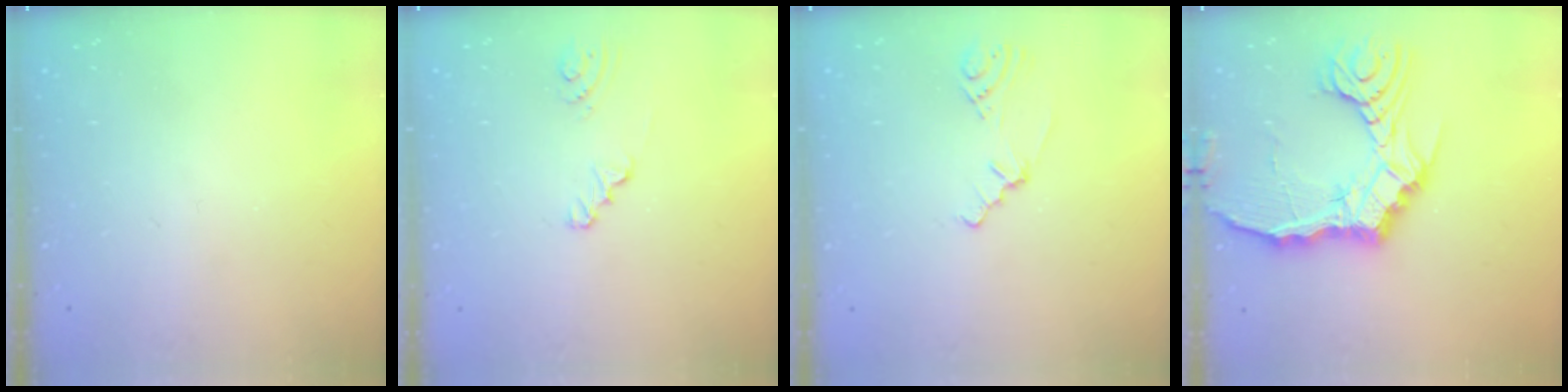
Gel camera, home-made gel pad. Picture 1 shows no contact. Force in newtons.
{"total": 2.4, "press": 2.4, "slide": 0.3}
{"total": 1.6, "press": 1.5, "slide": 0.6}
{"total": 18.5, "press": 18.3, "slide": 2.5}